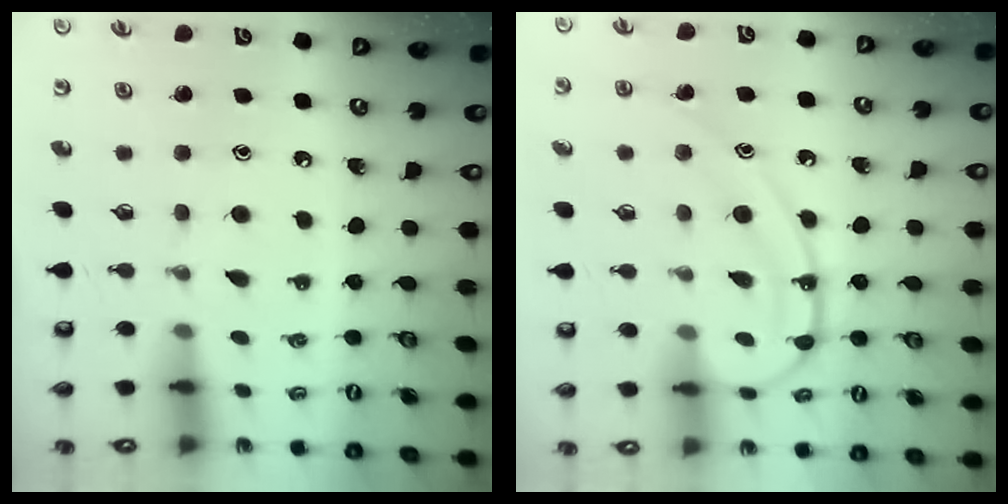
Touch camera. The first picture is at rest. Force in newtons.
{"total": 12.0, "press": 12.0, "slide": 0.7}